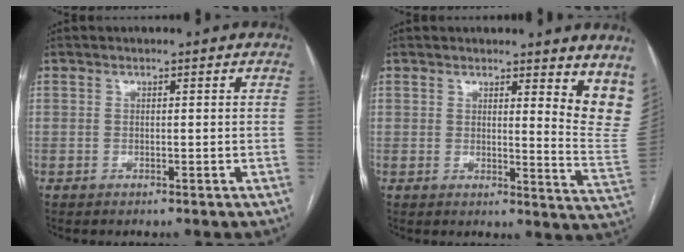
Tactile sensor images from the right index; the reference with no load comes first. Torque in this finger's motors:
{"motor_torque": [-0.10, 0.14, 0.06, 0.00]}